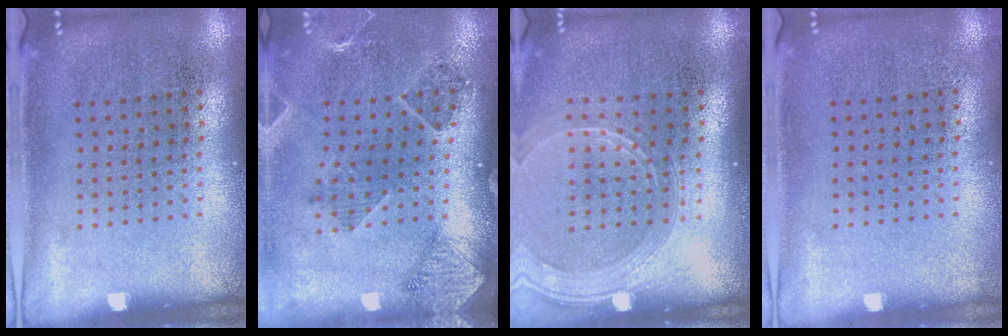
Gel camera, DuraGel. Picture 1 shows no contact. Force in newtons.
{"total": 1.5, "press": 1.5, "slide": 0.2}
{"total": 1.9, "press": 1.7, "slide": 0.8}
{"total": 0.0}